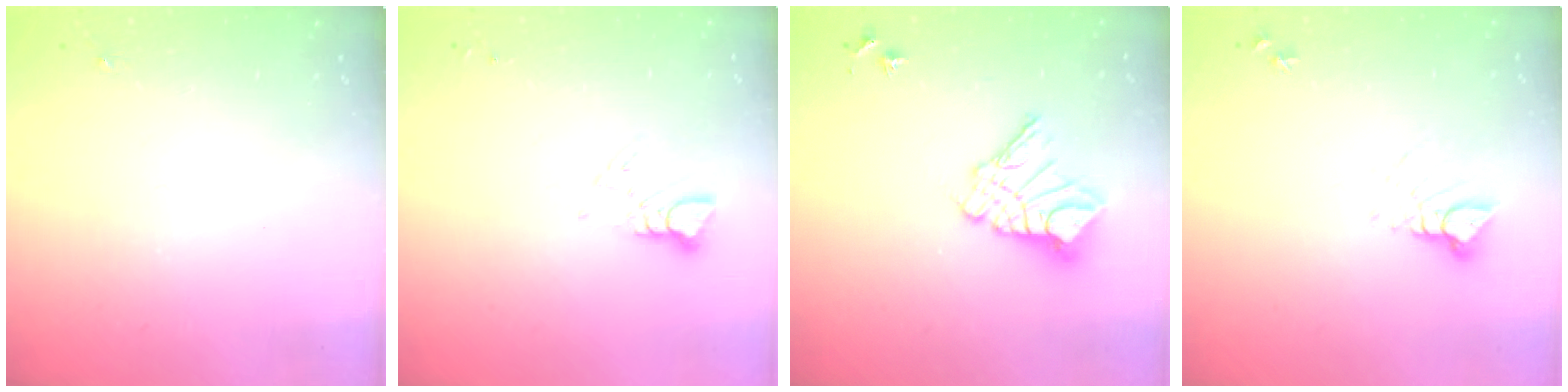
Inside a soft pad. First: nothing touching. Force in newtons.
{"total": 2.9, "press": 2.9, "slide": 0.2}
{"total": 11.7, "press": 11.7, "slide": 1.2}
{"total": 4.4, "press": 4.4, "slide": 0.1}